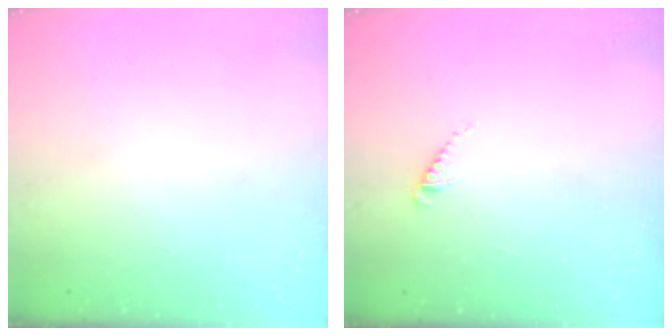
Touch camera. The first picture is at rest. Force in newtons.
{"total": 2.3, "press": 2.3, "slide": 0.4}